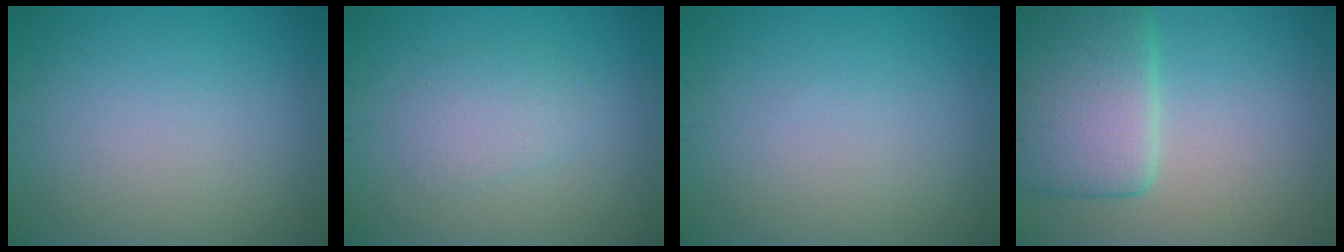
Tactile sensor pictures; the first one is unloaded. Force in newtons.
{"total": 2.2, "press": 2.2, "slide": 0.1}
{"total": 0.0}
{"total": 7.3, "press": 7.3, "slide": 0.4}